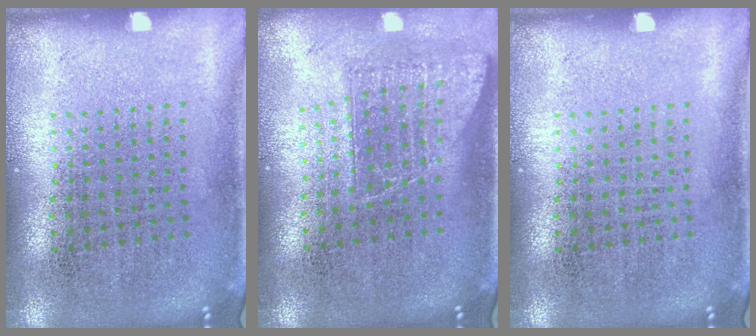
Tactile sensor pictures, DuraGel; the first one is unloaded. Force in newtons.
{"total": 1.4, "press": 1.1, "slide": 0.9}
{"total": 0.0}